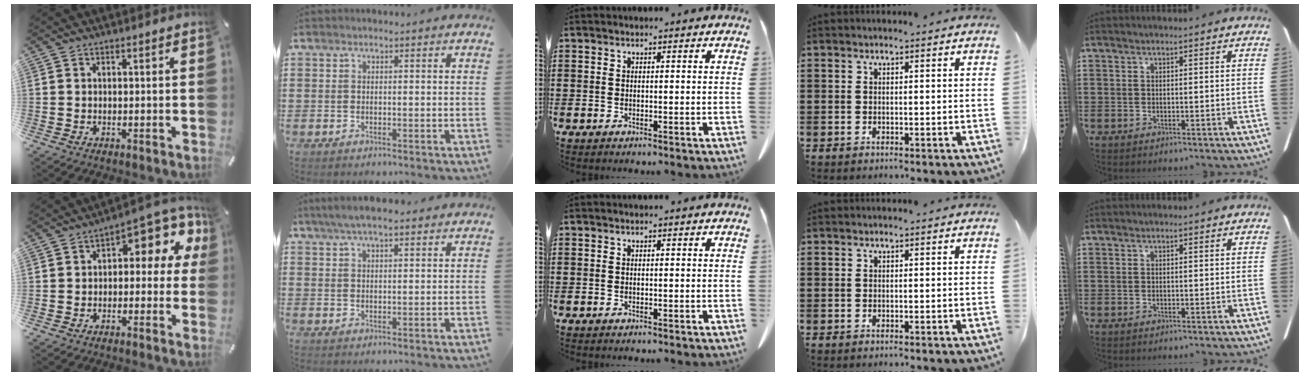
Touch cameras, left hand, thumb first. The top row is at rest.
{"thumb": {"total": 7.9, "force": [3.1, 4.1, 5.9], "torque": [-0.071, -0.032, 0.048]}, "index": {"total": 4.7, "force": [3.5, 1.1, 2.8], "torque": [-0.061, 0.005, 0.064]}}